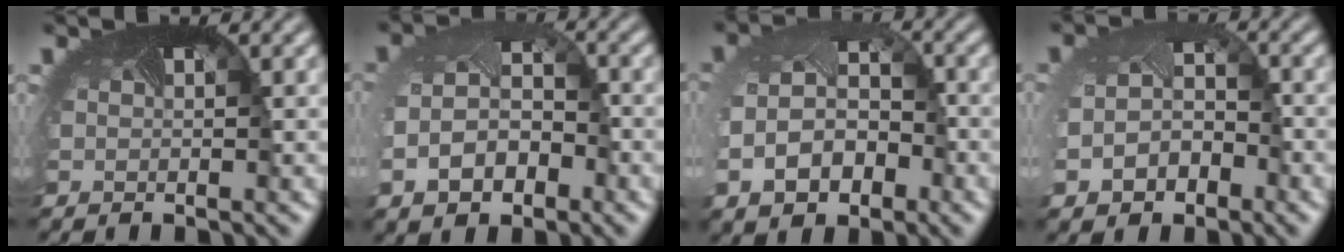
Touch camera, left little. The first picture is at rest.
{"total": 4.7, "force": [-1.7, 3.2, 3.0], "torque": [-0.077, -0.011, -0.032]}
{"total": 5.2, "force": [-1.8, 3.7, 3.1], "torque": [-0.080, -0.014, -0.029]}
{"total": 3.8, "force": [-1.6, 2.8, 2.1], "torque": [-0.060, -0.012, -0.029]}